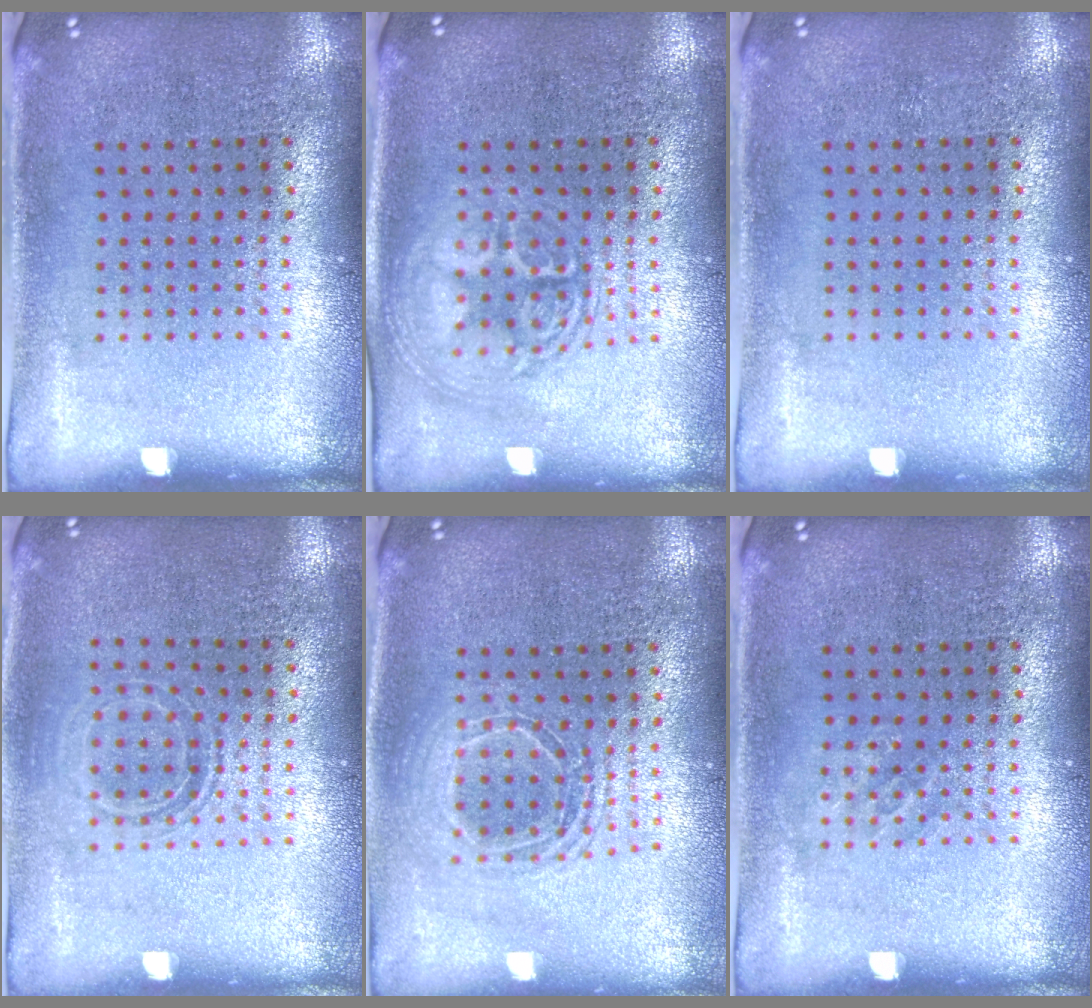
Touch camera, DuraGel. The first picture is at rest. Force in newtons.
{"total": 2.5, "press": 2.5, "slide": 0.4}
{"total": 0.0}
{"total": 1.2, "press": 1.1, "slide": 0.6}
{"total": 1.7, "press": 1.4, "slide": 0.9}
{"total": 0.8, "press": 0.8, "slide": 0.2}